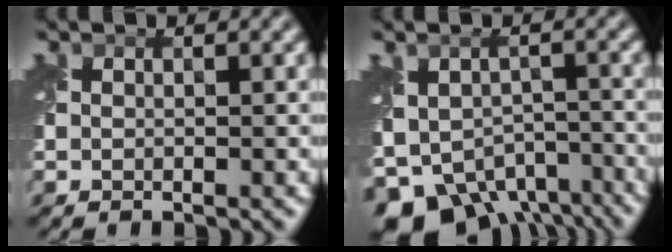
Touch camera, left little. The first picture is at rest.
{"total": 9.7, "force": [-6.0, 6.1, 4.6], "torque": [-0.088, -0.024, -0.091]}